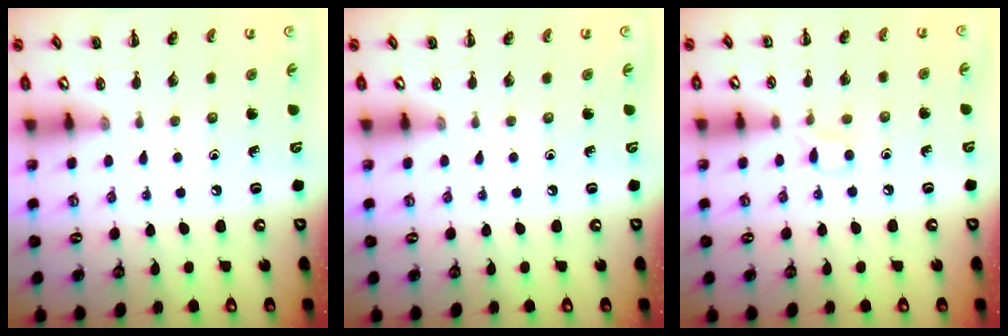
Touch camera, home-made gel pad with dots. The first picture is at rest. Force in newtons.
{"total": 0.0}
{"total": 4.1, "press": 4.0, "slide": 1.0}